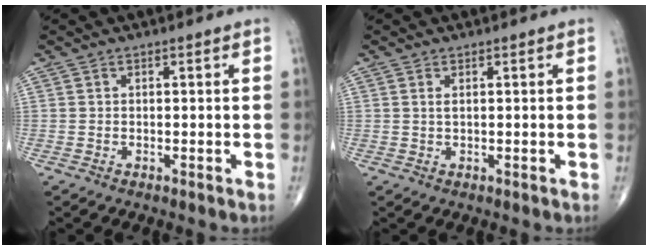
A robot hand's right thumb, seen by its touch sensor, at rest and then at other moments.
{"total": 1.0, "force": [0.4, 0.3, 0.8], "torque": [-0.019, 0.002, 0.009]}